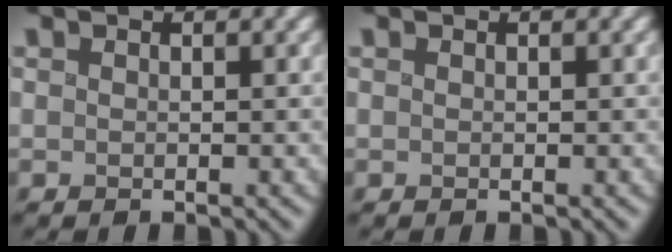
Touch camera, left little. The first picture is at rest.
{"total": 0.0}